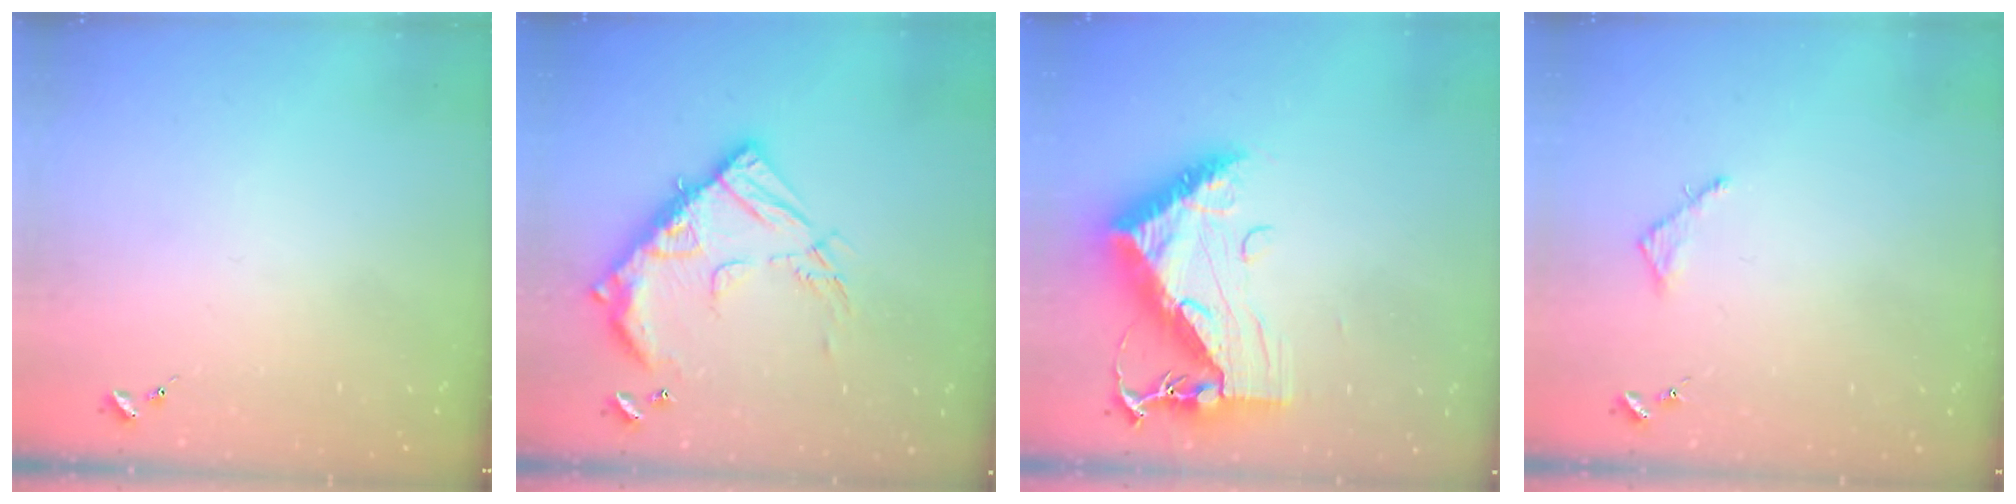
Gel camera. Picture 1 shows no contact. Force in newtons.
{"total": 17.8, "press": 17.7, "slide": 1.9}
{"total": 14.1, "press": 14.0, "slide": 1.3}
{"total": 2.5, "press": 2.5, "slide": 0.2}